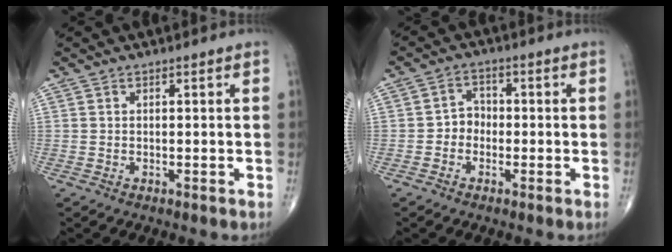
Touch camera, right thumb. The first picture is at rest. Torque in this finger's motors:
{"motor_torque": [0.01, 0.01, 0.17, 0.21, 0.03]}